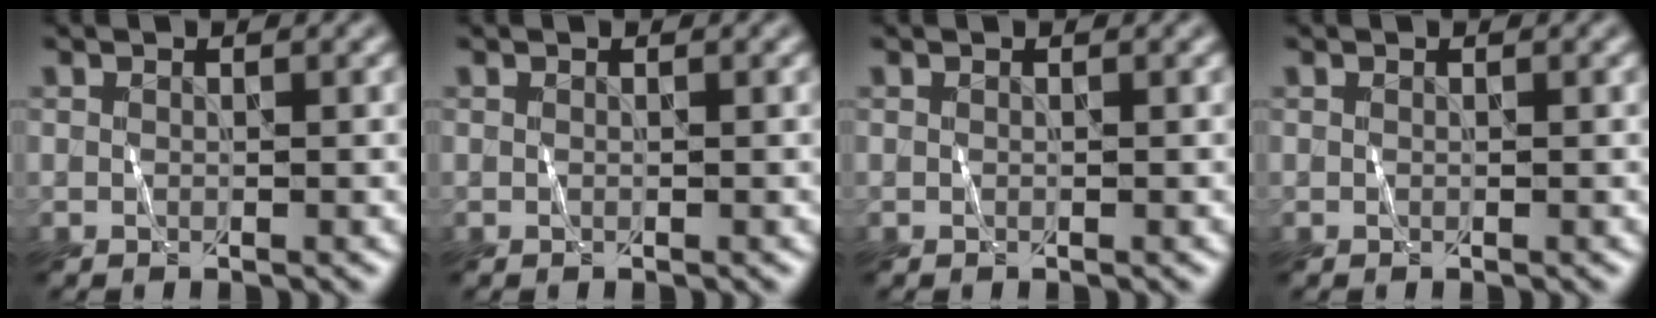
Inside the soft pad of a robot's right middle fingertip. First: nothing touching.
{"total": 0.0}
{"total": 0.0}
{"total": 0.0}